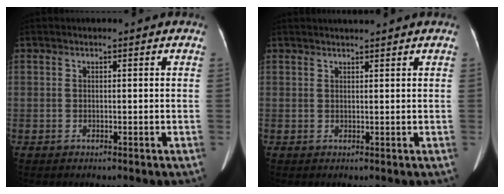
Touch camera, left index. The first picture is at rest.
{"total": 2.2, "force": [2.0, -0.3, 0.7], "torque": [-0.007, 0.017, 0.035]}